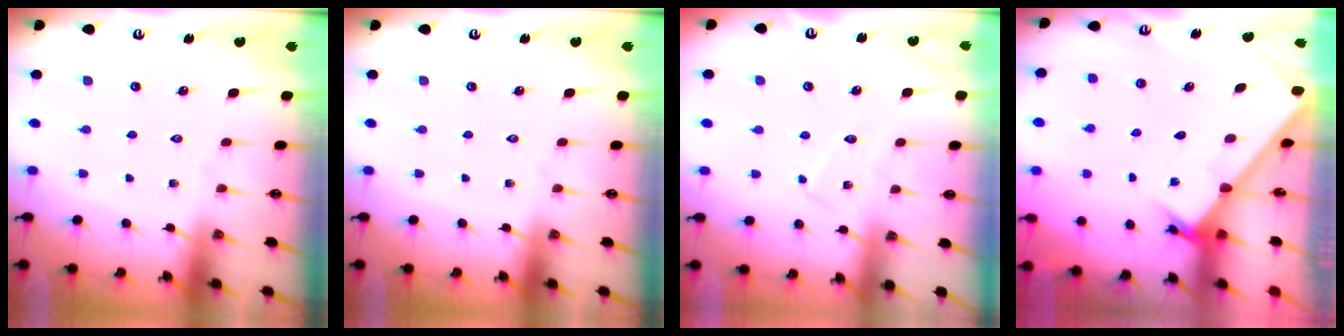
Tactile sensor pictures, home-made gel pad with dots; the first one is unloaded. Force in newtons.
{"total": 0.0}
{"total": 4.7, "press": 4.7, "slide": 0.4}
{"total": 2.2, "press": 2.2, "slide": 0.1}